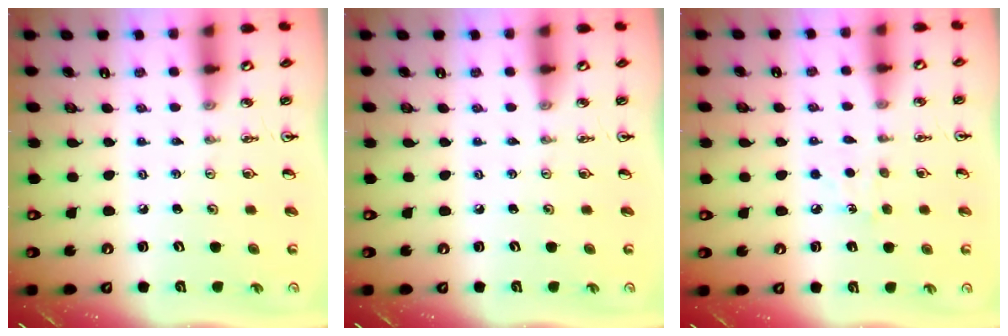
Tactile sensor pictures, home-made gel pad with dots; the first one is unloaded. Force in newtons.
{"total": 0.0}
{"total": 5.2, "press": 5.2, "slide": 0.6}